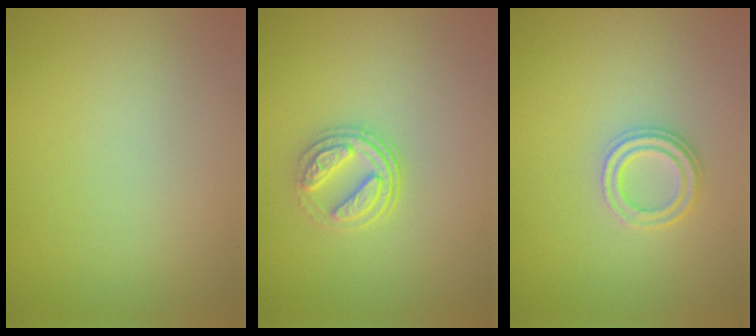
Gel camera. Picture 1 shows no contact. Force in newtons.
{"total": 3.1, "press": 2.6, "slide": 1.8}
{"total": 2.3, "press": 2.2, "slide": 0.8}